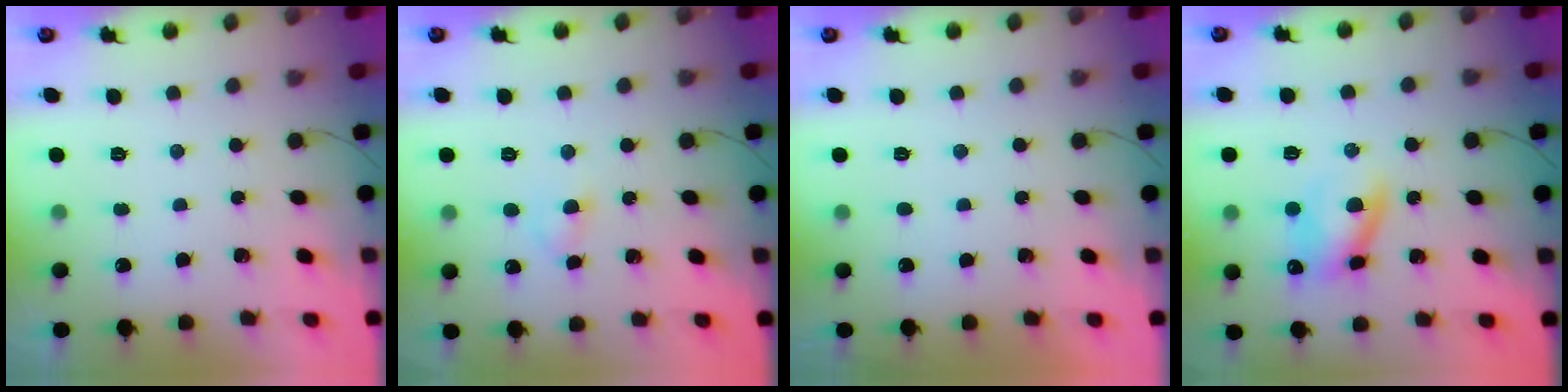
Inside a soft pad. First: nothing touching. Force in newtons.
{"total": 2.6, "press": 2.4, "slide": 1.1}
{"total": 1.0, "press": 0.9, "slide": 0.2}
{"total": 9.8, "press": 9.6, "slide": 1.7}